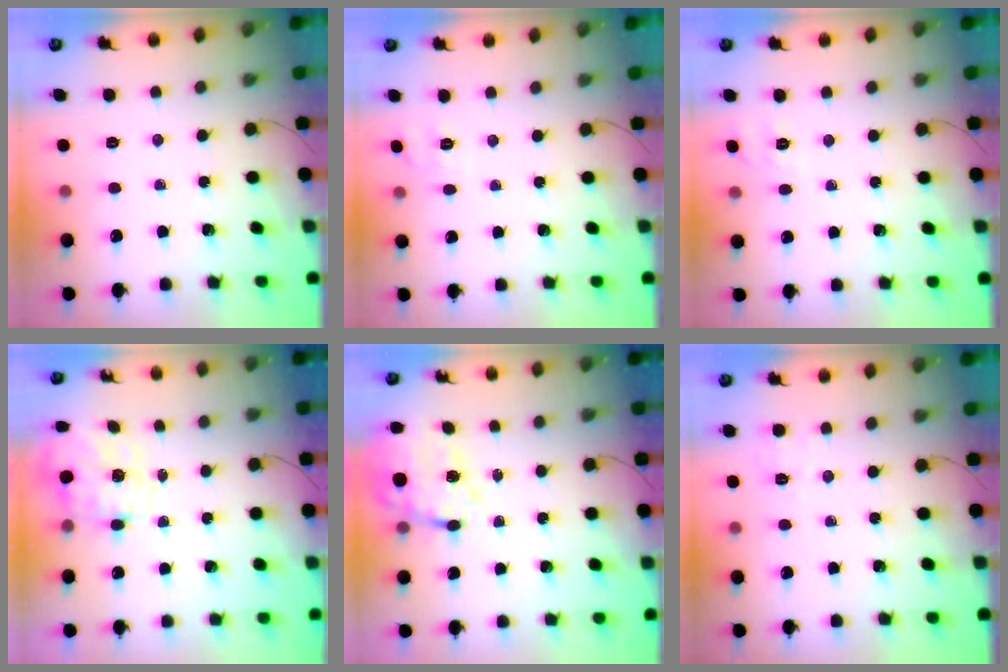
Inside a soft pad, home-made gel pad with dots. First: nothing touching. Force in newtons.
{"total": 4.5, "press": 4.1, "slide": 1.9}
{"total": 1.8, "press": 0.0, "slide": 1.8}
{"total": 7.9, "press": 7.8, "slide": 1.0}
{"total": 15.9, "press": 15.5, "slide": 3.6}
{"total": 2.7, "press": 2.0, "slide": 1.8}